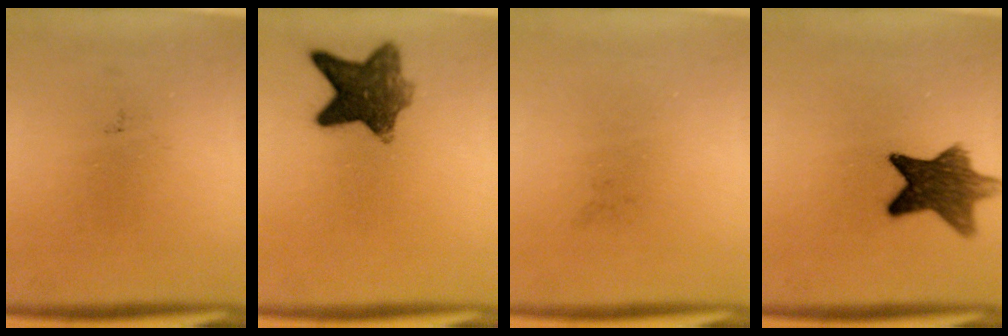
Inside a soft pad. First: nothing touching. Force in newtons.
{"total": 9.1}
{"total": 0.0}
{"total": 9.9}